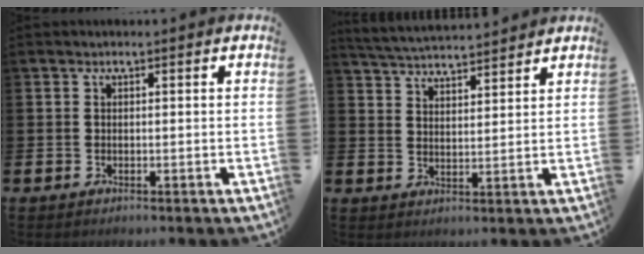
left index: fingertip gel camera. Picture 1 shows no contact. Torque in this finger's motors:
{"motor_torque": [0.15, -0.15, 0.16, 0.07]}